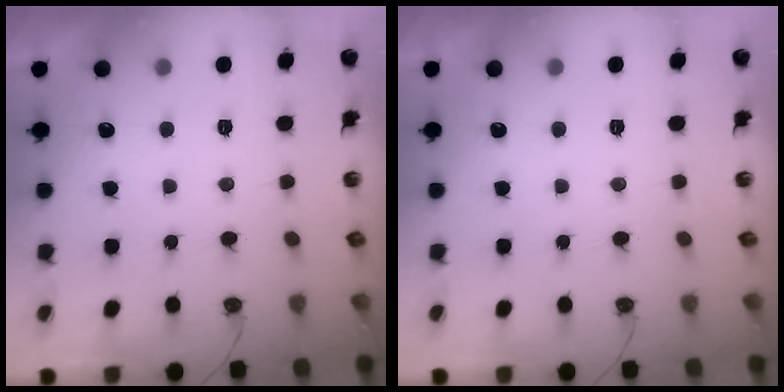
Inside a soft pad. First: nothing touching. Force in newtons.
{"total": 0.0}